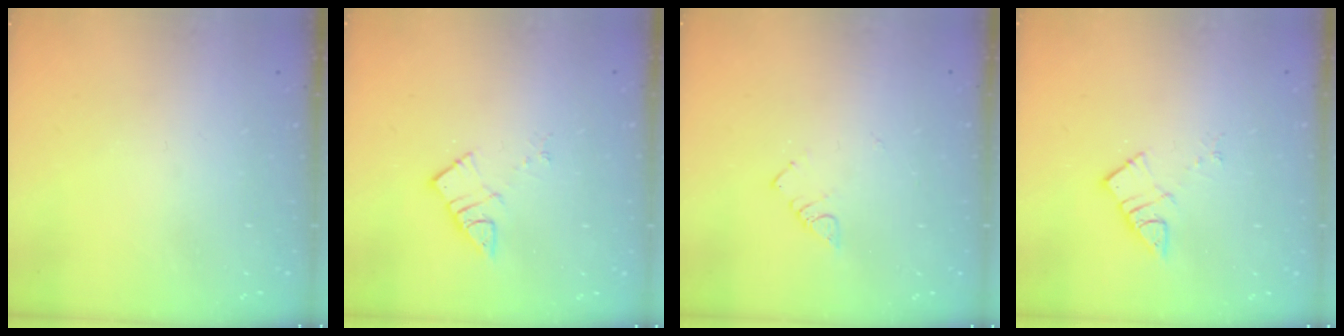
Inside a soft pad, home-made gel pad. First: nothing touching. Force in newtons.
{"total": 5.8, "press": 5.8, "slide": 0.0}
{"total": 3.0, "press": 2.9, "slide": 0.4}
{"total": 5.8, "press": 5.8, "slide": 0.0}